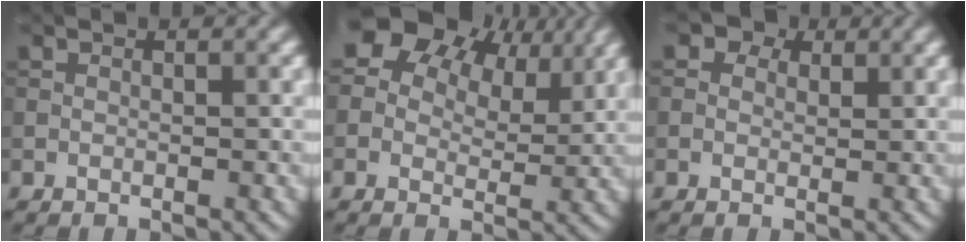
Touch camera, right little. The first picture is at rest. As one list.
[{"total": 11.6, "force": [6.6, 7.1, 6.4], "torque": [-0.110, 0.027, 0.088]}, {"total": 3.0, "force": [1.8, 2.1, 1.3], "torque": [-0.024, -0.005, 0.013]}]